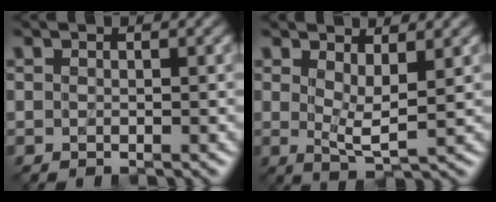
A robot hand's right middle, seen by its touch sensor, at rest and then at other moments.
{"total": 2.4, "force": [0.9, 0.3, 2.2], "torque": [-0.043, -0.010, 0.017]}